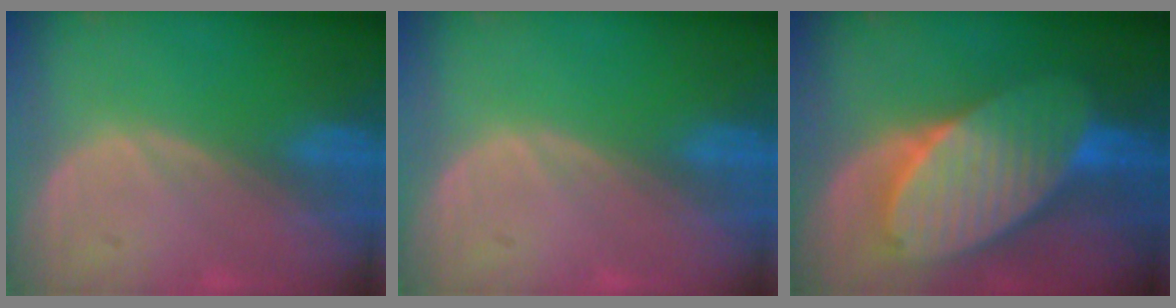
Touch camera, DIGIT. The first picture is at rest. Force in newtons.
{"total": 0.0}
{"total": 10.9, "press": 10.9, "slide": 0.6}